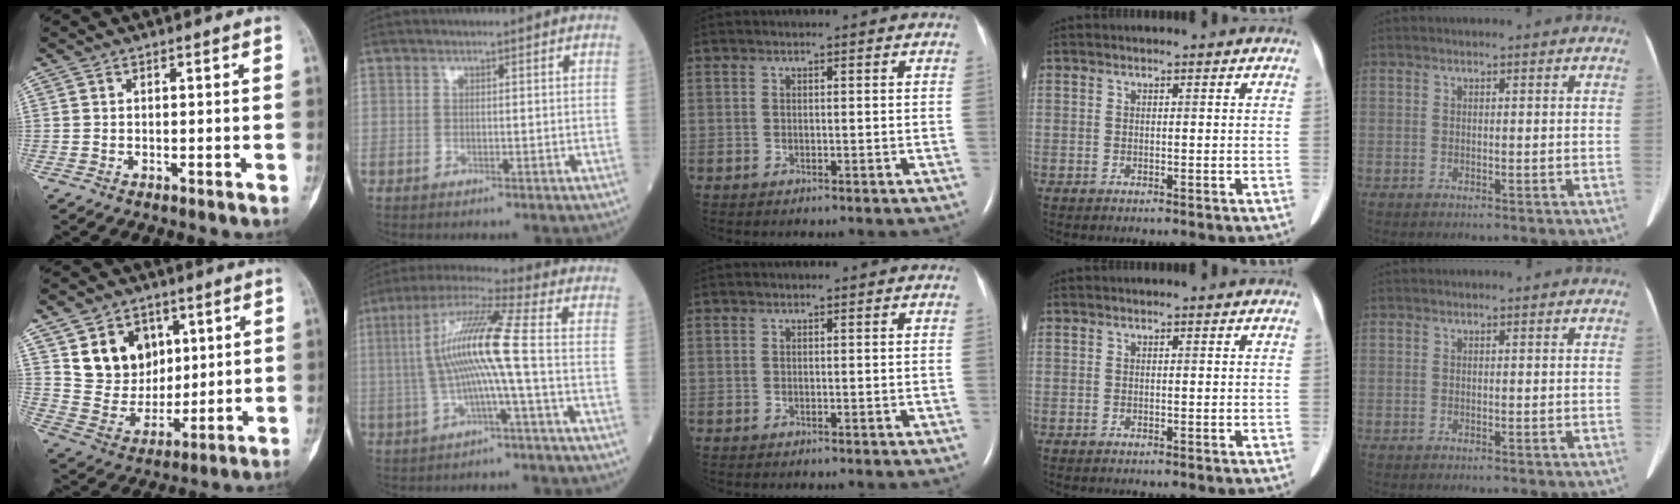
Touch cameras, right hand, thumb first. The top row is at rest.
{"thumb": {"total": 13.1, "force": [5.4, 10.5, 5.7], "torque": [-0.057, -0.029, 0.110]}, "index": {"total": 11.4, "force": [-0.5, -0.9, 11.3], "torque": [-0.221, 0.021, -0.015]}}